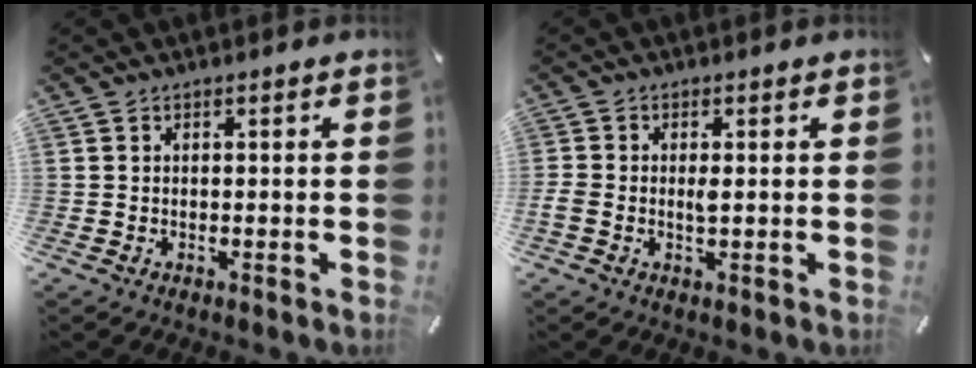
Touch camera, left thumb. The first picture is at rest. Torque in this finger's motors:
{"motor_torque": [-0.10, 0.86, 0.48, 0.17, 0.00]}